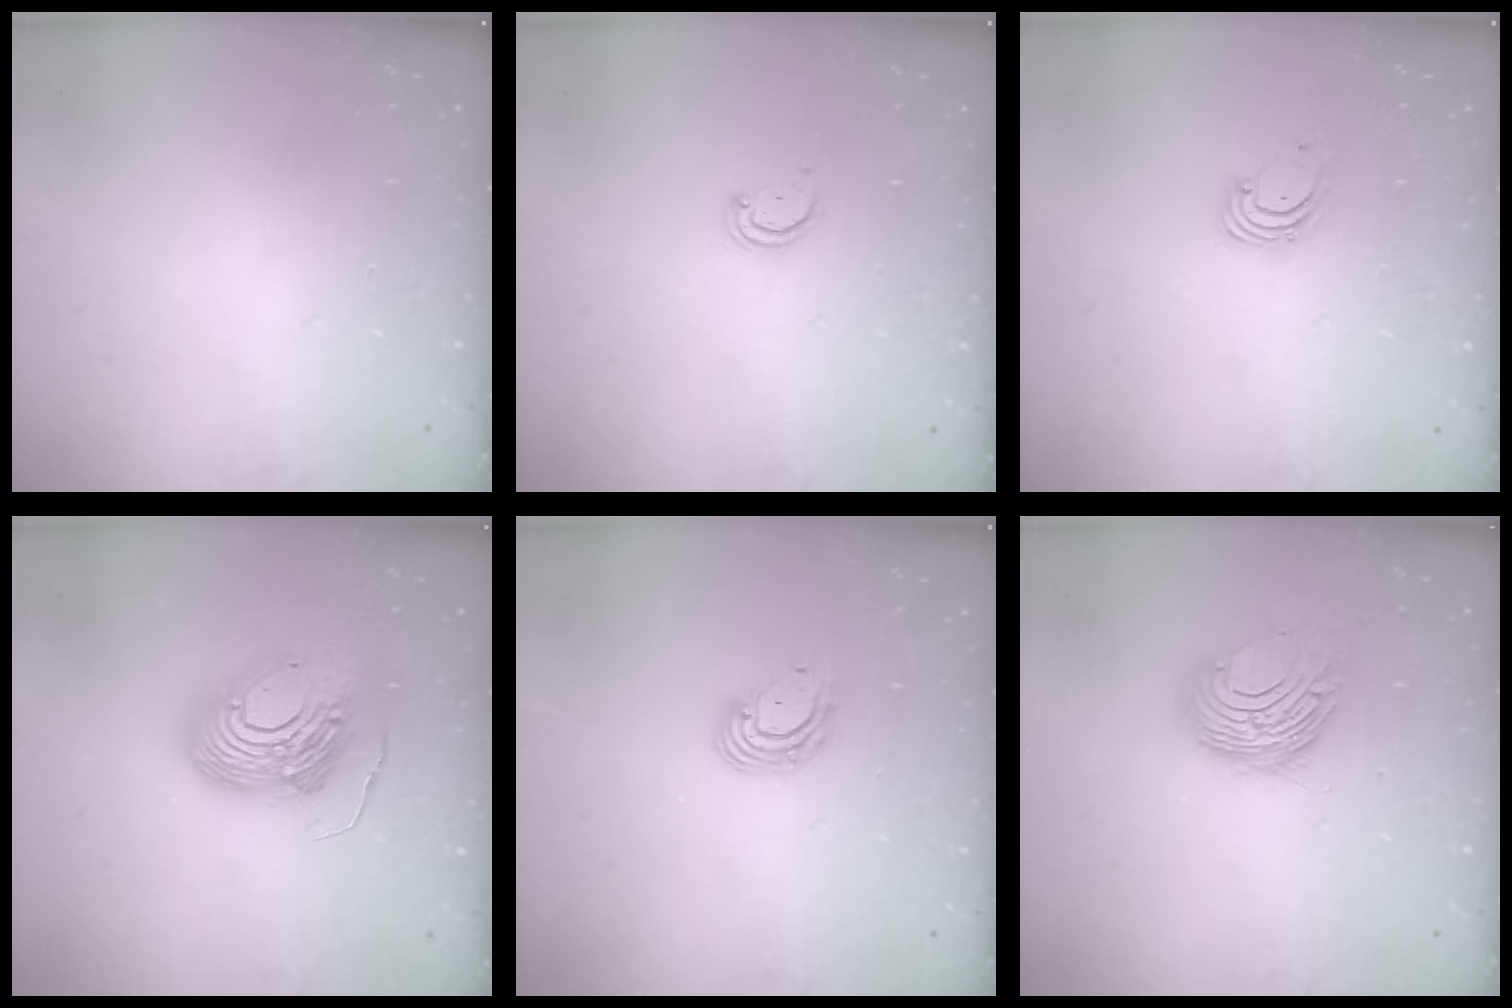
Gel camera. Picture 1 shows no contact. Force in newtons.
{"total": 2.2, "press": 2.2, "slide": 0.2}
{"total": 1.6, "press": 1.6, "slide": 0.1}
{"total": 17.4, "press": 17.3, "slide": 1.6}
{"total": 7.5, "press": 7.3, "slide": 1.3}
{"total": 10.9, "press": 10.9, "slide": 0.6}